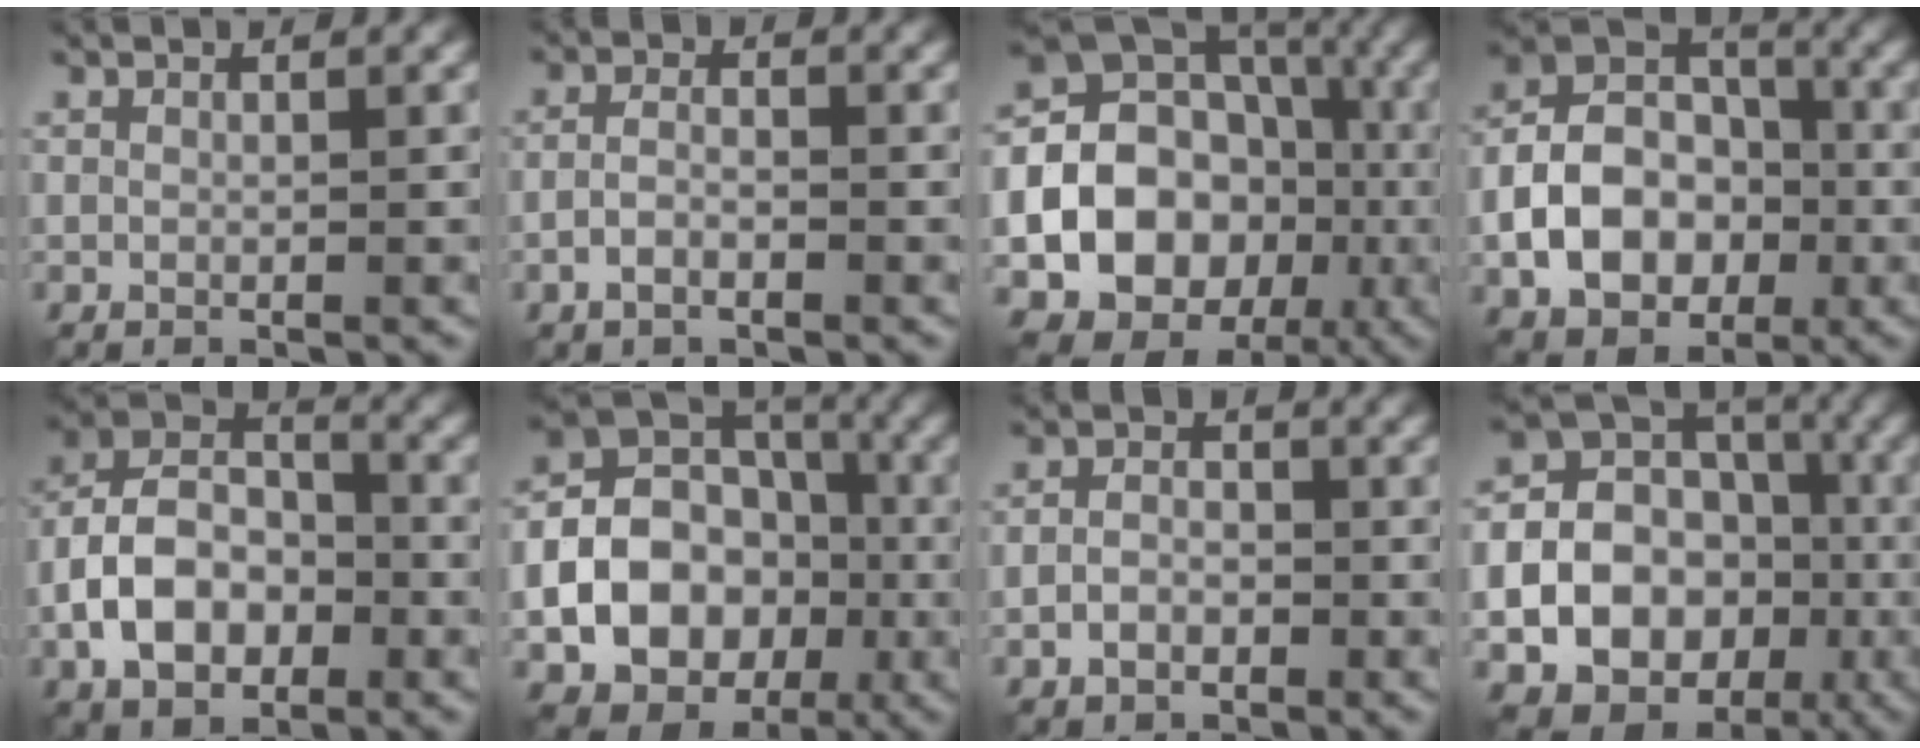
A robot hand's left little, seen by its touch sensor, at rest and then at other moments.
{"total": 2.0, "force": [-1.1, 0.9, 1.5], "torque": [-0.028, 0.004, -0.026]}
{"total": 20.1, "force": [-4.3, 17.8, 8.2], "torque": [-0.157, -0.002, -0.085]}
{"total": 8.9, "force": [-2.3, 6.3, 5.8], "torque": [-0.099, 0.006, -0.049]}
{"total": 9.0, "force": [-2.6, 5.8, 6.4], "torque": [-0.123, 0.012, -0.061]}
{"total": 13.0, "force": [-3.0, 10.5, 7.0], "torque": [-0.121, -0.019, -0.070]}
{"total": 2.7, "force": [-1.1, 1.9, 1.5], "torque": [-0.024, 0.003, -0.023]}
{"total": 19.9, "force": [-5.3, 17.7, 7.5], "torque": [-0.163, -0.019, -0.099]}